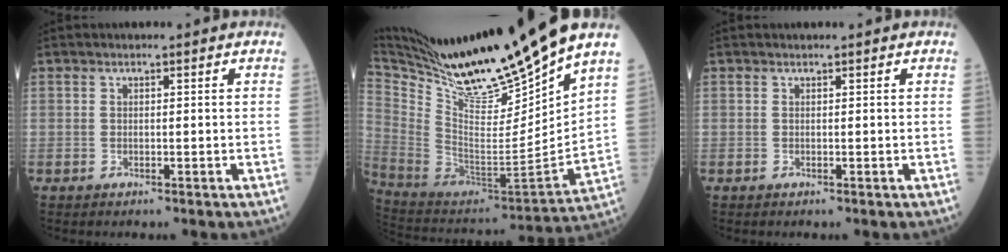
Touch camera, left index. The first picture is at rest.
{"total": 25.4, "force": [20.9, -0.1, 14.4], "torque": [-0.249, -0.050, 0.367]}
{"total": 0.0}